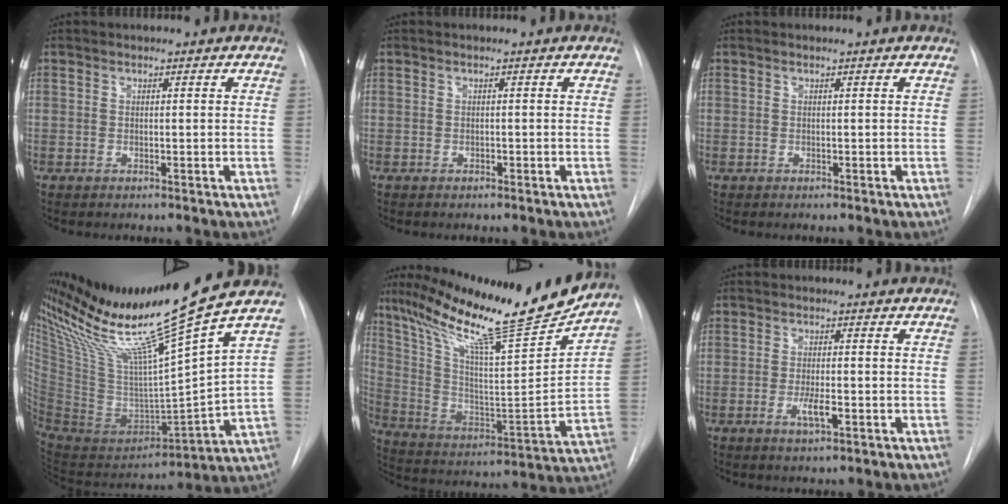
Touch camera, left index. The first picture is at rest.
{"total": 0.0}
{"total": 0.0}
{"total": 25.1, "force": [18.5, -1.6, 16.9], "torque": [-0.287, -0.033, 0.333]}
{"total": 23.8, "force": [19.7, -0.1, 13.3], "torque": [-0.229, -0.038, 0.322]}
{"total": 3.0, "force": [-1.1, 0.5, 2.7], "torque": [-0.053, -0.003, -0.016]}